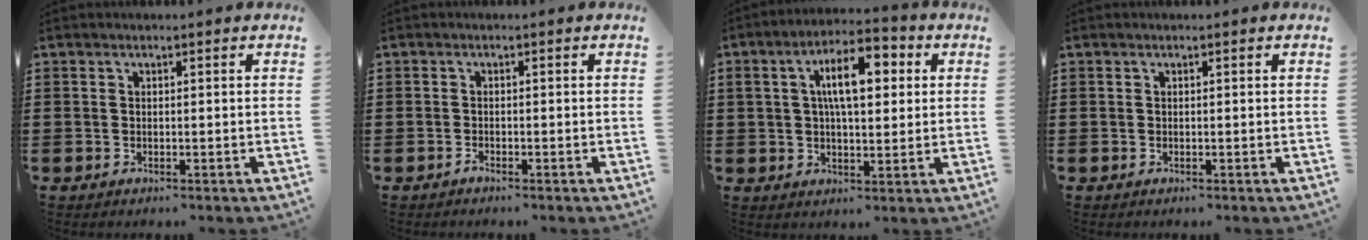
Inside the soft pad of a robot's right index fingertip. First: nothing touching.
{"total": 0.6, "force": [-0.6, 0.0, 0.1], "torque": [-0.002, -0.001, -0.012]}
{"total": 9.4, "force": [2.5, 4.0, 8.1], "torque": [-0.140, 0.008, 0.035]}
{"total": 0.0}